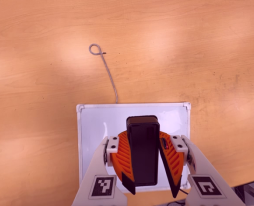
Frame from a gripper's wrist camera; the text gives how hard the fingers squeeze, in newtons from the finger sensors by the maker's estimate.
{"total": 9.9, "left": 9.8, "right": 10.0}